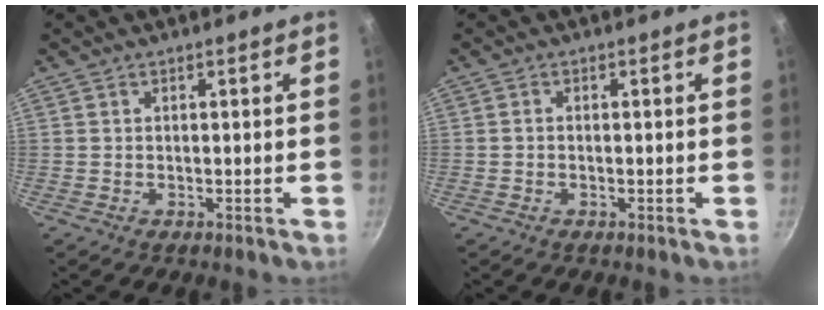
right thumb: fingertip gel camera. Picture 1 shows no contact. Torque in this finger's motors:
{"motor_torque": [-0.05, -0.06, 0.54, -0.05, -0.07]}